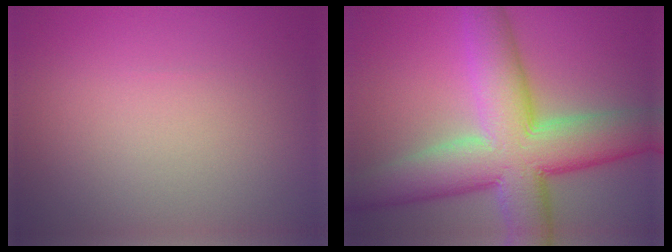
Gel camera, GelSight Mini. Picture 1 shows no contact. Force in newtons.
{"total": 12.0, "press": 12.0, "slide": 0.6}